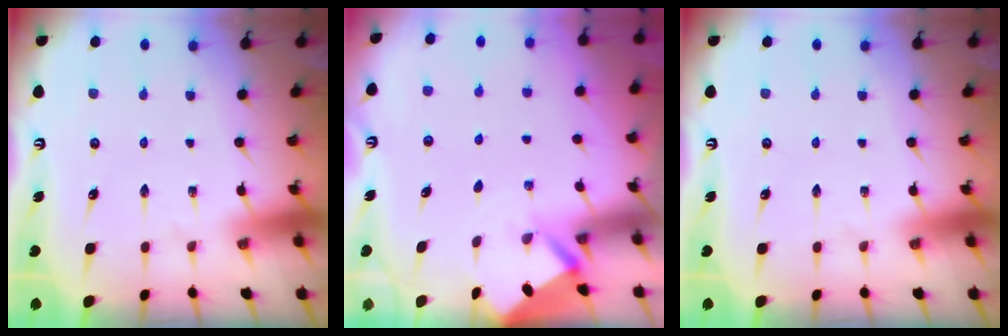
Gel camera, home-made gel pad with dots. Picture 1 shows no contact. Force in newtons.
{"total": 2.9, "press": 2.9, "slide": 0.2}
{"total": 0.0}